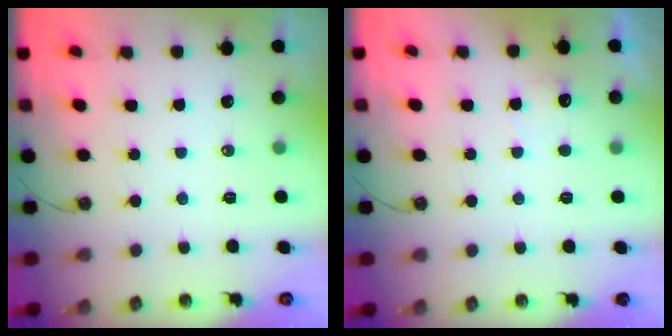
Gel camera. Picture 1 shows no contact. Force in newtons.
{"total": 7.0, "press": 6.9, "slide": 1.2}